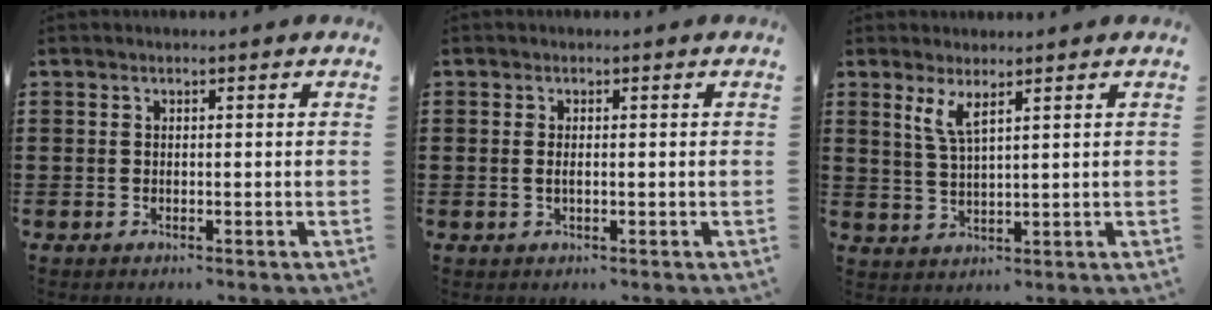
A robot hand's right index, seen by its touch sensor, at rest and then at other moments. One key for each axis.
{"total": 1.0, "fx": 0.0, "fy": 0.3, "fz": 1.0, "tx": -0.020, "ty": 0.000, "tz": -0.001}
{"total": 3.4, "fx": 2.2, "fy": 0.5, "fz": 2.5, "tx": -0.057, "ty": 0.001, "tz": 0.040}